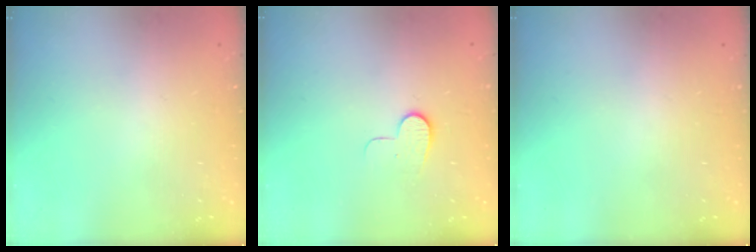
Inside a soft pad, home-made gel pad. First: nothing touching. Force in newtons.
{"total": 7.0, "press": 7.0, "slide": 0.6}
{"total": 0.0}